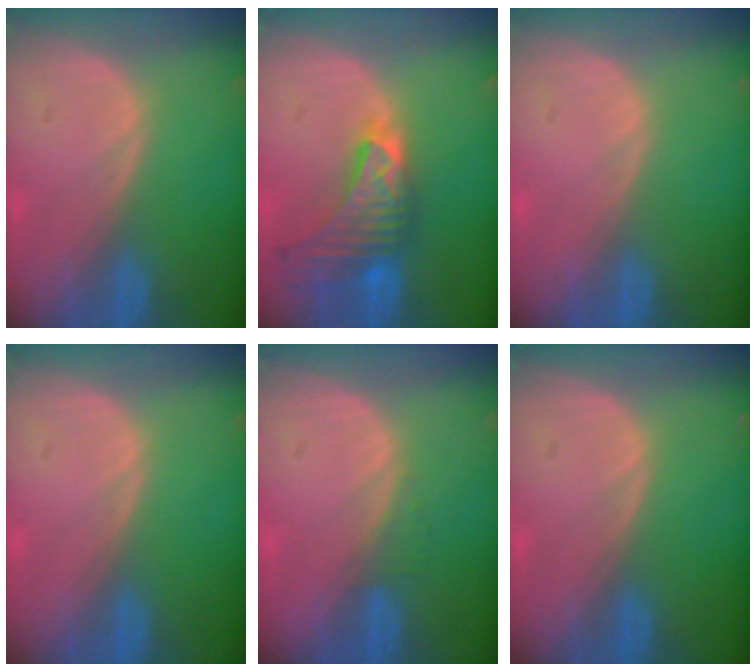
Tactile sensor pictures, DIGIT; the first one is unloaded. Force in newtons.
{"total": 9.2, "press": 8.2, "slide": 4.2}
{"total": 0.0}
{"total": 0.0}
{"total": 1.2, "press": 1.1, "slide": 0.4}
{"total": 0.0}